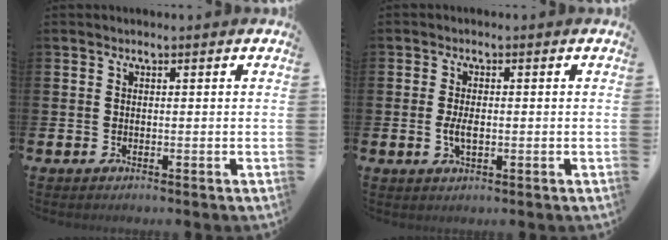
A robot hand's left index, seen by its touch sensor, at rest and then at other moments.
{"total": 2.6, "force": [-0.2, 1.3, 2.3], "torque": [-0.040, 0.002, -0.005]}